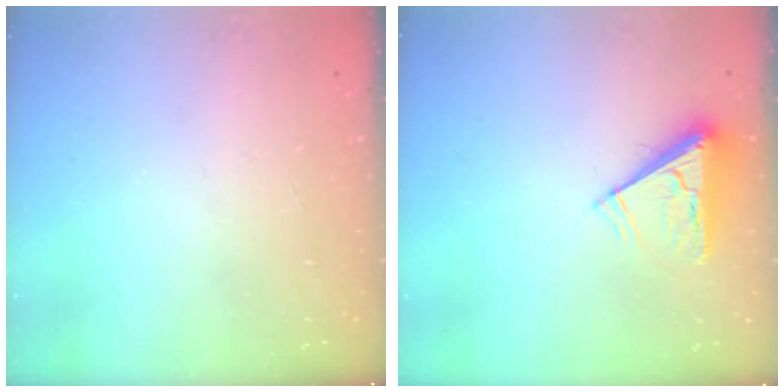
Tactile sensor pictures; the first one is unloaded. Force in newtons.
{"total": 8.4, "press": 8.3, "slide": 1.4}